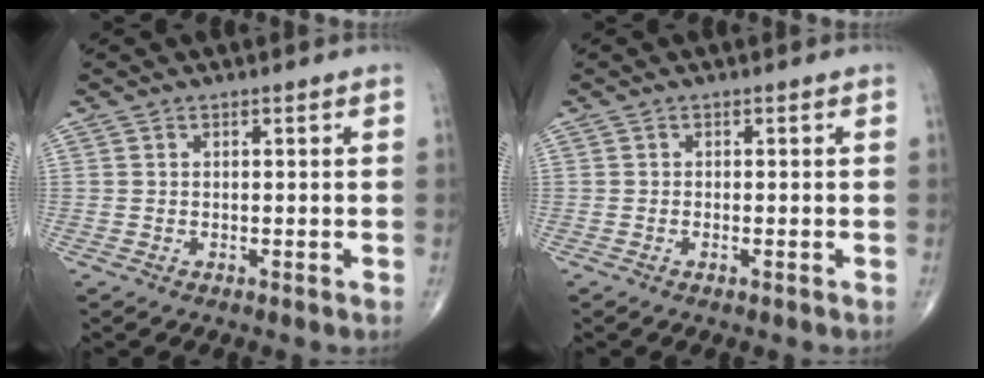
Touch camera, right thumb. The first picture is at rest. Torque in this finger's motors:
{"motor_torque": [-0.20, 0.00, 0.06, 0.18, -0.04]}